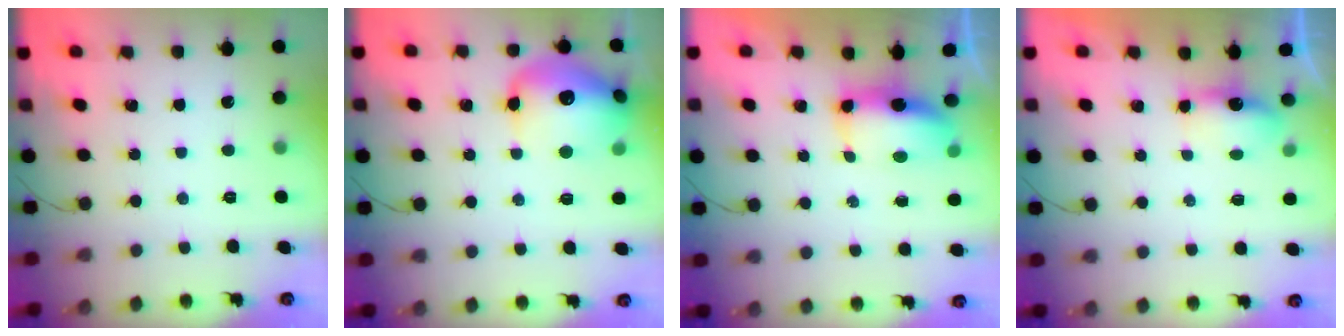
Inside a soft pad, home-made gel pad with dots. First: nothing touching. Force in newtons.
{"total": 18.0, "press": 17.9, "slide": 2.2}
{"total": 9.1, "press": 8.2, "slide": 4.0}
{"total": 5.2, "press": 5.0, "slide": 1.3}